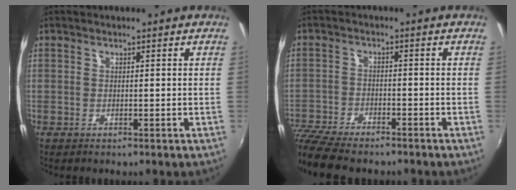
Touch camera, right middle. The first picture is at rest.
{"total": 11.8, "force": [-10.2, 3.0, 5.1], "torque": [-0.133, -0.039, -0.184]}